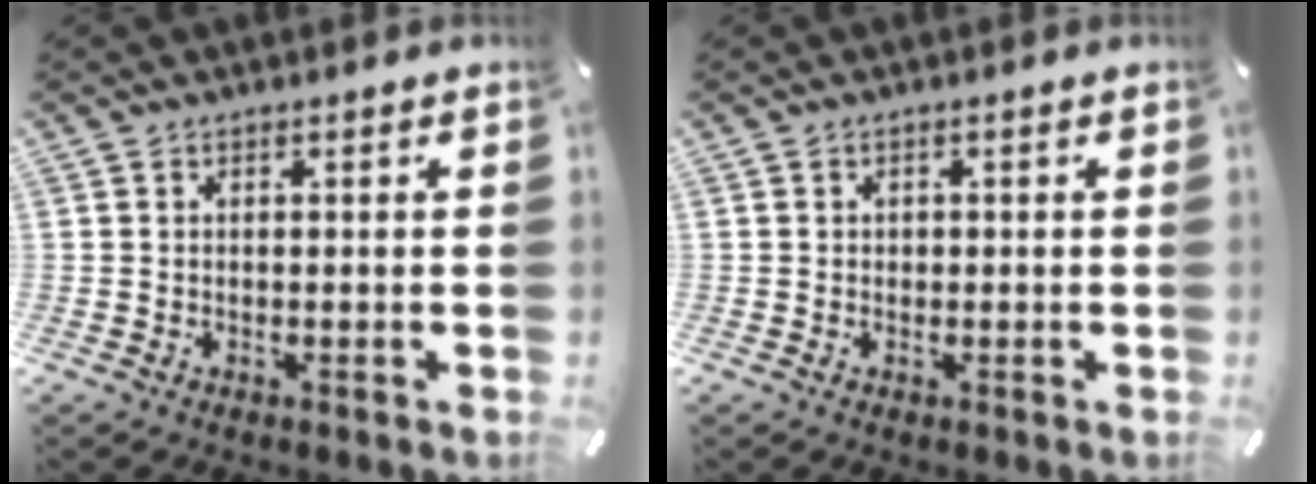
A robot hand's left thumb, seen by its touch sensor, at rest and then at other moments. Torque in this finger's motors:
{"motor_torque": [-0.06, -0.27, 0.03, -0.01, 0.01]}